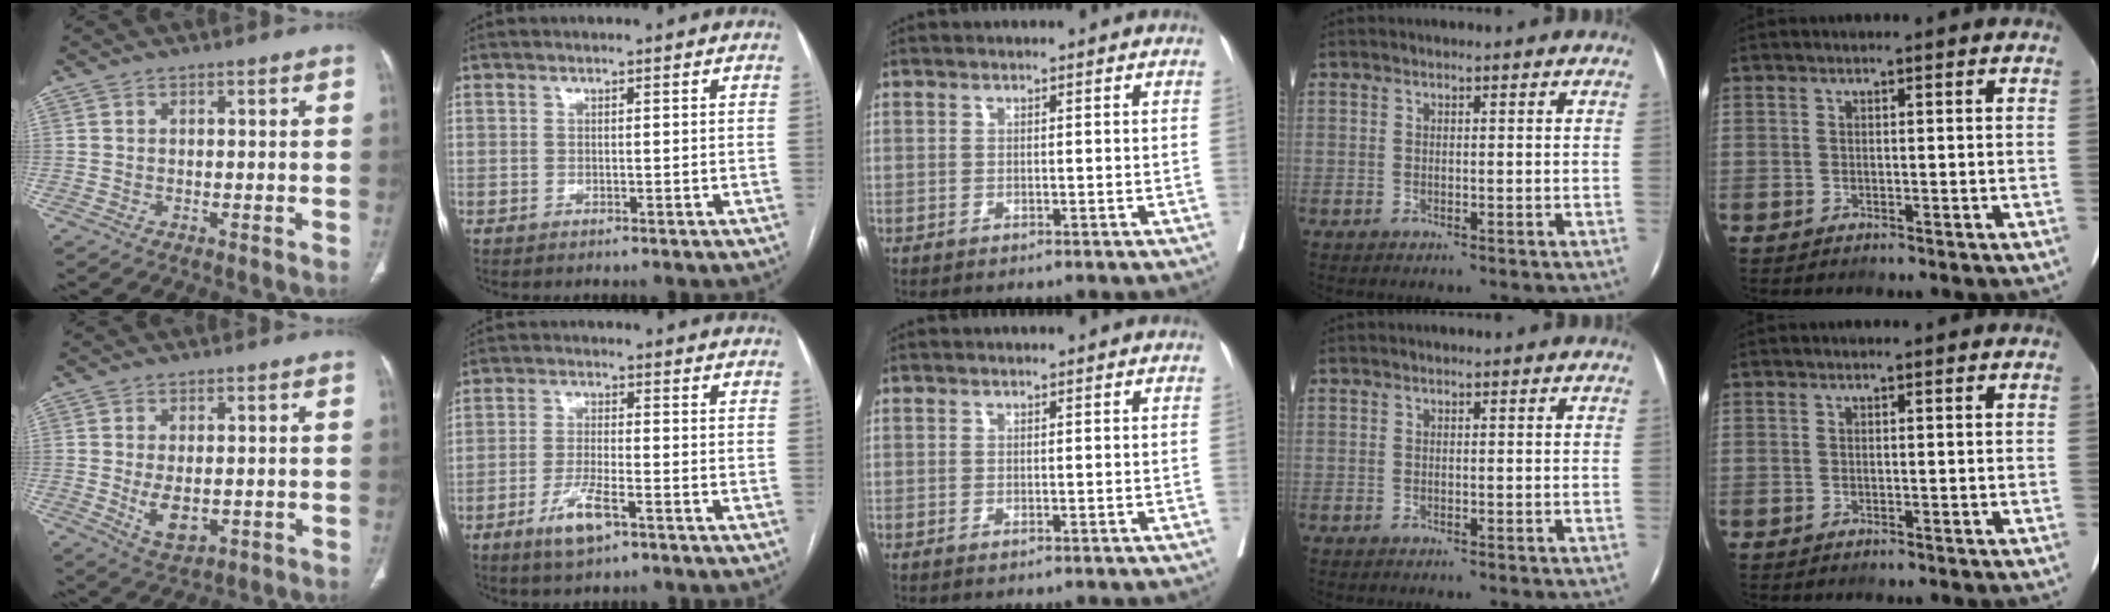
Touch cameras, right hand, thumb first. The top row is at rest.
{"thumb": {"total": 5.7, "force": [-0.7, 3.2, 4.7], "torque": [-0.077, -0.013, -0.001]}, "index": {"total": 5.9, "force": [-3.3, 1.3, 4.8], "torque": [-0.094, -0.006, -0.056]}}